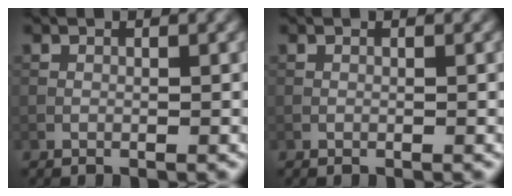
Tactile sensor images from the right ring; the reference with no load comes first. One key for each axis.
{"total": 0.0}